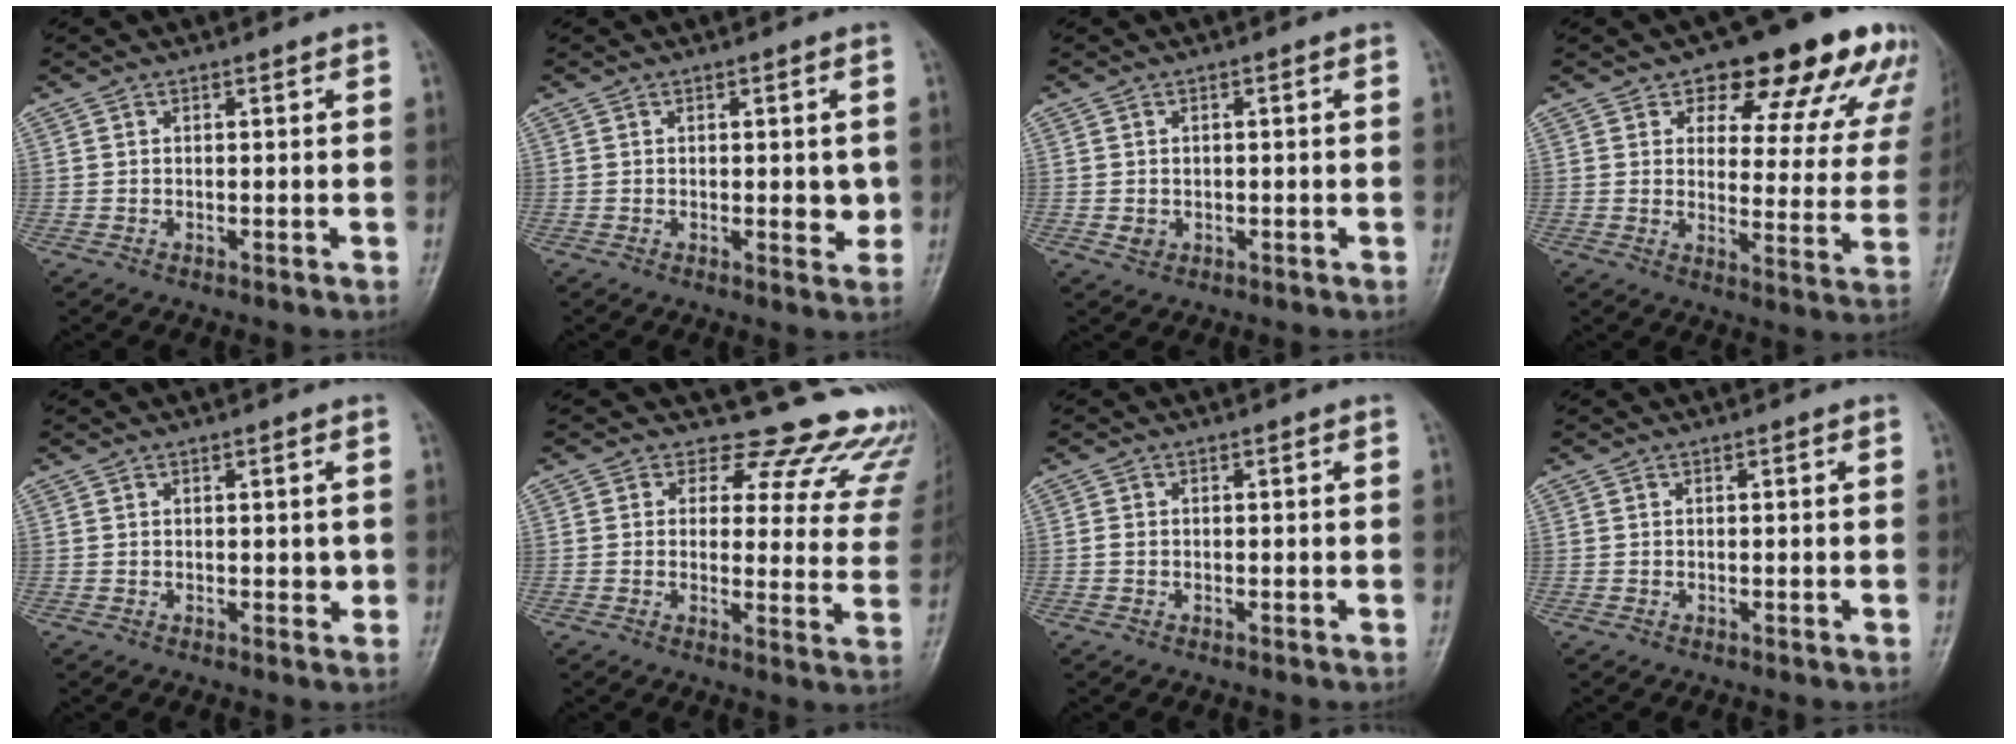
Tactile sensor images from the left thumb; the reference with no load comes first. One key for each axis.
{"total": 3.6, "fx": -0.1, "fy": 1.7, "fz": 3.2, "tx": -0.025, "ty": -0.005, "tz": 0.000}
{"total": 1.7, "fx": -0.3, "fy": 1.5, "fz": 0.7, "tx": -0.007, "ty": 0.001, "tz": 0.001}
{"total": 19.6, "fx": 13.4, "fy": 8.6, "fz": 11.5, "tx": -0.085, "ty": -0.055, "tz": 0.155}
{"total": 1.7, "fx": 0.0, "fy": 1.0, "fz": 1.4, "tx": -0.005, "ty": -0.001, "tz": -0.003}
{"total": 17.2, "fx": 14.2, "fy": 8.1, "fz": 5.2, "tx": -0.007, "ty": -0.096, "tz": 0.132}
{"total": 0.8, "fx": -0.3, "fy": 0.6, "fz": 0.4, "tx": -0.014, "ty": -0.001, "tz": -0.007}
{"total": 0.0}